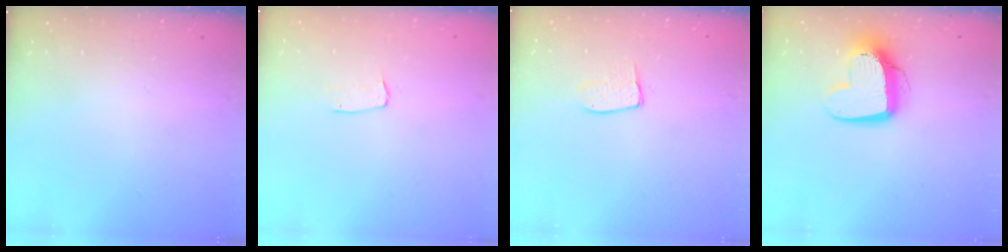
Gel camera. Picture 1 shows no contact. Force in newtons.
{"total": 3.6, "press": 3.6, "slide": 0.3}
{"total": 6.1, "press": 6.1, "slide": 0.5}
{"total": 12.1, "press": 12.0, "slide": 1.2}